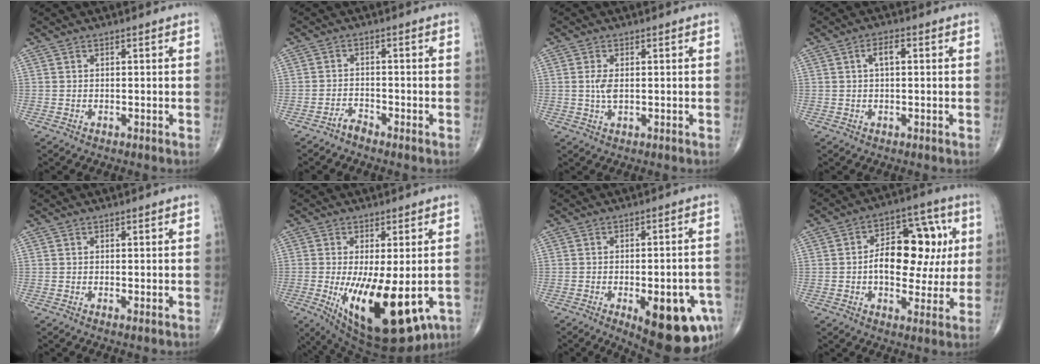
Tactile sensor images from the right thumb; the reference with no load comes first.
{"total": 1.8, "force": [-1.8, 0.3, 0.3], "torque": [-0.004, 0.008, -0.035]}
{"total": 2.8, "force": [0.2, 1.3, 2.5], "torque": [-0.056, -0.001, 0.005]}
{"total": 2.9, "force": [0.6, 1.3, 2.5], "torque": [-0.046, 0.008, 0.008]}
{"total": 0.6, "force": [-0.1, 0.1, 0.6], "torque": [-0.012, -0.003, -0.003]}
{"total": 19.1, "force": [-5.2, 7.4, 16.8], "torque": [-0.259, -0.030, -0.057]}
{"total": 17.2, "force": [-7.1, 6.6, 14.2], "torque": [-0.128, 0.017, -0.077]}
{"total": 16.3, "force": [1.2, 9.7, 13.0], "torque": [-0.146, 0.029, 0.017]}